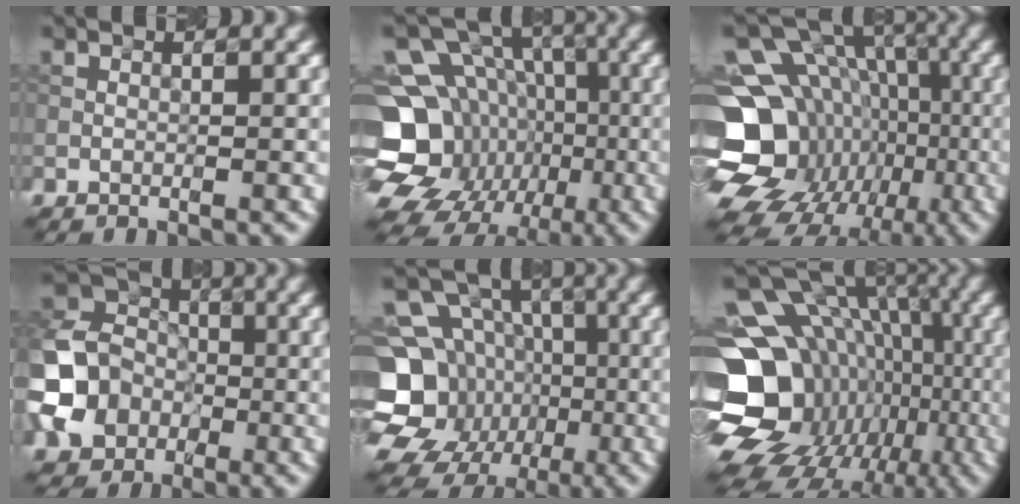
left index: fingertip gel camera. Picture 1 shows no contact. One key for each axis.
{"total": 18.9, "fx": -5.5, "fy": 16.7, "fz": 6.8, "tx": -0.156, "ty": -0.024, "tz": -0.104}
{"total": 19.8, "fx": -4.4, "fy": 17.0, "fz": 9.2, "tx": -0.160, "ty": 0.006, "tz": -0.079}
{"total": 8.3, "fx": -2.7, "fy": 6.9, "fz": 3.8, "tx": -0.093, "ty": 0.004, "tz": -0.068}
{"total": 16.9, "fx": -4.3, "fy": 15.2, "fz": 5.9, "tx": -0.153, "ty": -0.016, "tz": -0.091}
{"total": 20.8, "fx": -5.1, "fy": 16.8, "fz": 11.1, "tx": -0.179, "ty": -0.001, "tz": -0.089}